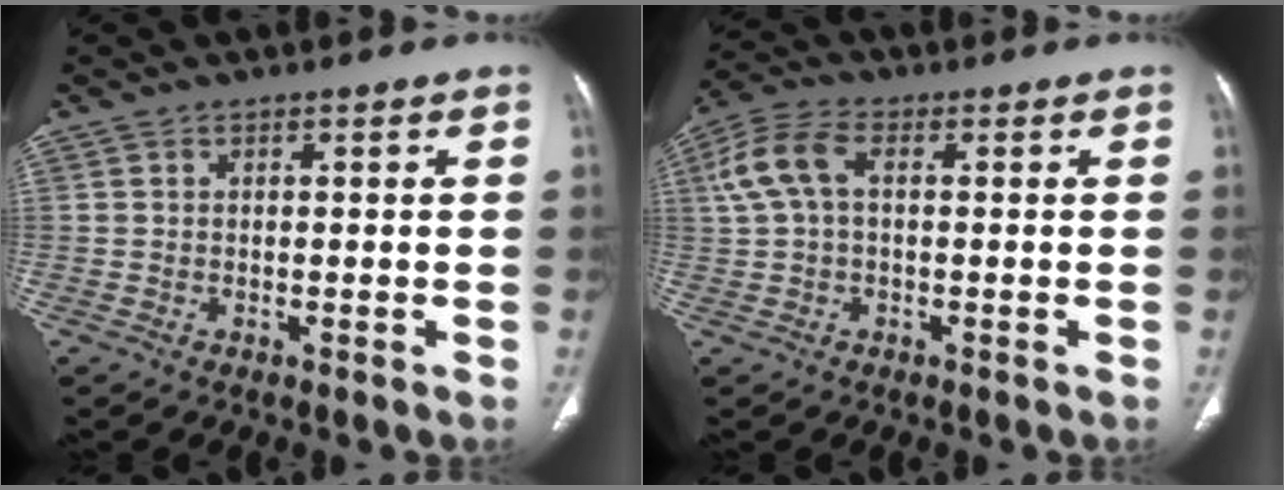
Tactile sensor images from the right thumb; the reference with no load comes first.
{"total": 7.5, "force": [1.2, 4.2, 6.1], "torque": [-0.142, 0.027, 0.021]}